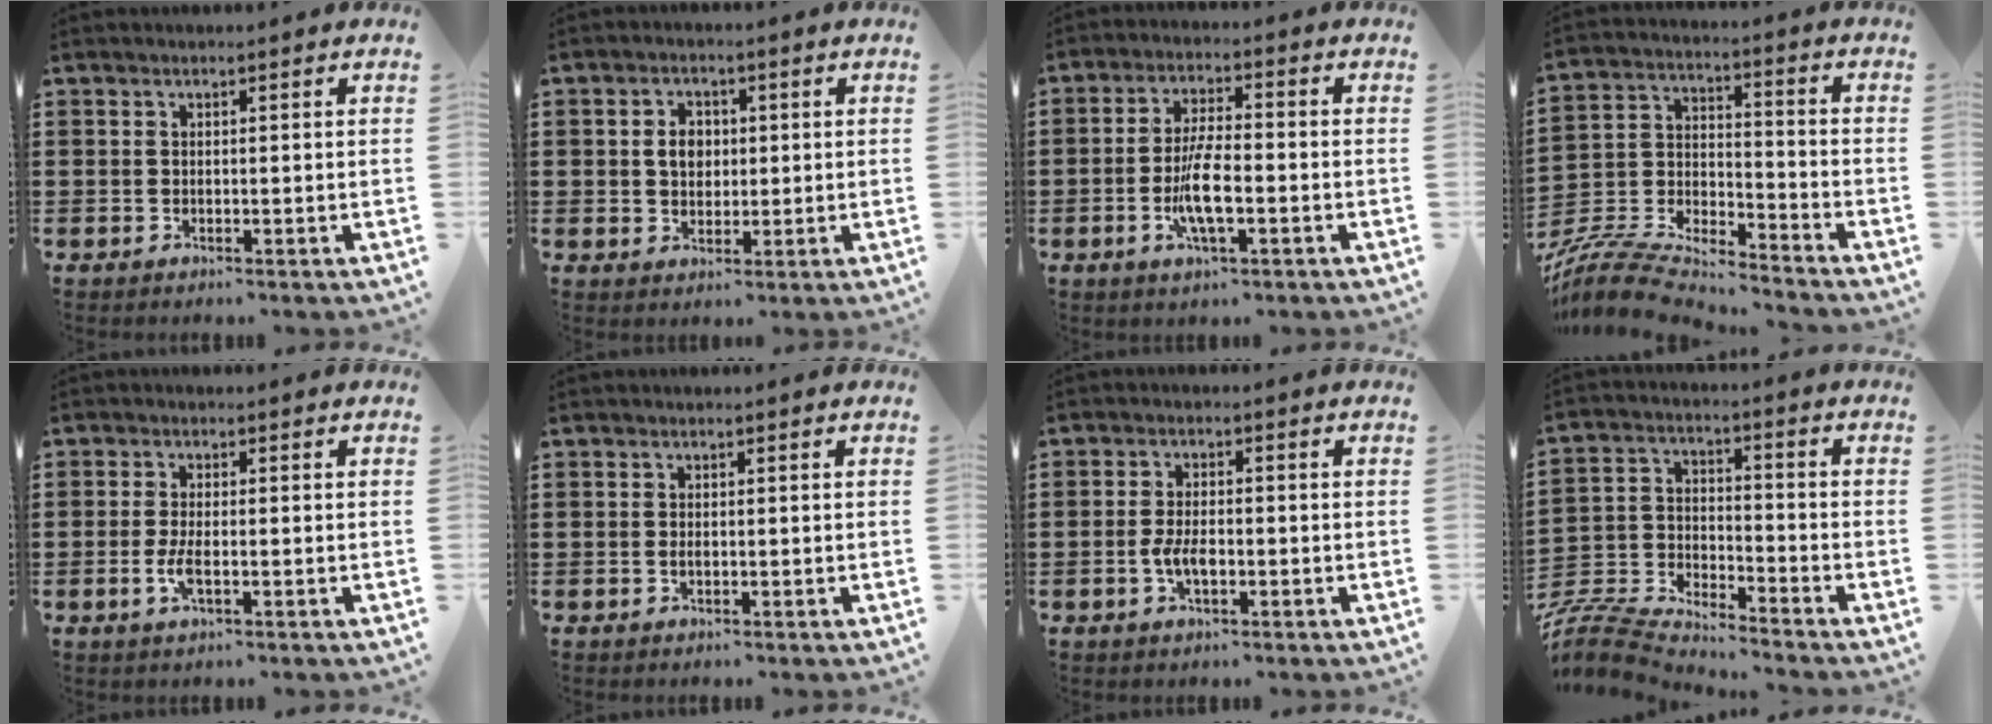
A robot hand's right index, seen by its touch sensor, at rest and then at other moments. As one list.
[{"total": 3.7, "force": [0.4, 2.9, 2.4], "torque": [-0.054, 0.012, 0.004]}, {"total": 7.0, "force": [-1.9, 2.0, 6.5], "torque": [-0.134, -0.005, -0.039]}, {"total": 8.0, "force": [-7.5, 1.5, 2.3], "torque": [-0.066, -0.002, -0.155]}, {"total": 3.1, "force": [-1.0, 0.9, 2.8], "torque": [-0.060, -0.002, -0.021]}, {"total": 0.7, "force": [-0.2, 0.4, 0.6], "torque": [-0.014, -0.001, -0.003]}, {"total": 3.8, "force": [-1.1, 1.7, 3.2], "torque": [-0.078, -0.002, -0.025]}, {"total": 6.2, "force": [-6.2, 0.5, 0.7], "torque": [-0.046, -0.015, -0.136]}]